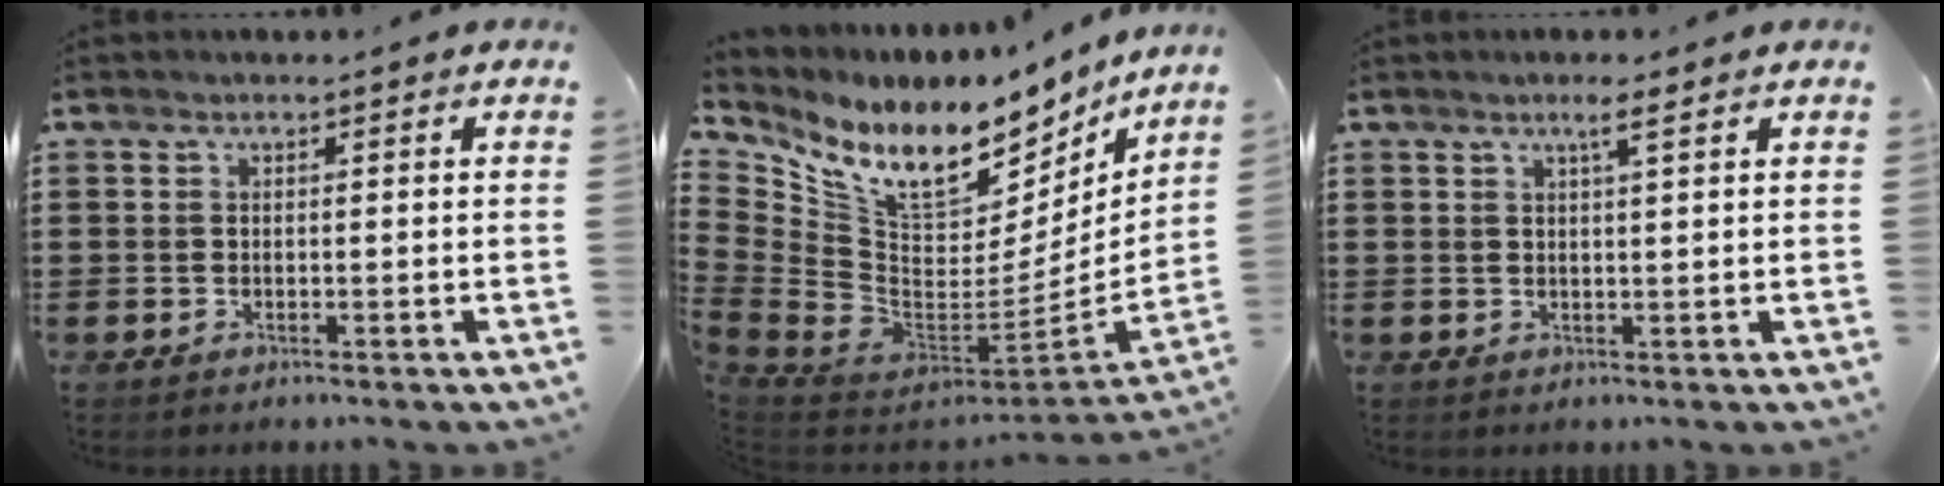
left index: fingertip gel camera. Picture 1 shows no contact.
{"total": 11.2, "force": [7.7, 5.2, 6.3], "torque": [-0.144, -0.065, 0.137]}
{"total": 2.3, "force": [1.5, 0.1, 1.8], "torque": [-0.039, 0.001, 0.025]}